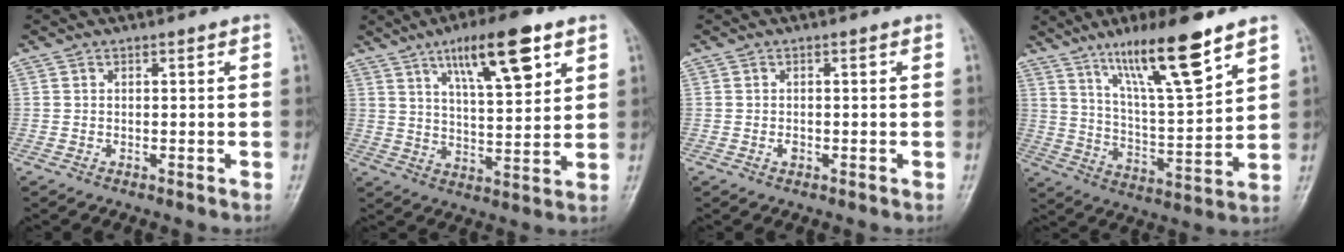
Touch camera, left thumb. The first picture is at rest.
{"total": 14.1, "force": [7.4, 4.1, 11.2], "torque": [-0.161, -0.033, 0.122]}
{"total": 1.1, "force": [-0.3, 0.8, 0.7], "torque": [-0.007, 0.001, -0.006]}
{"total": 15.7, "force": [10.3, 2.5, 11.6], "torque": [-0.193, -0.059, 0.190]}